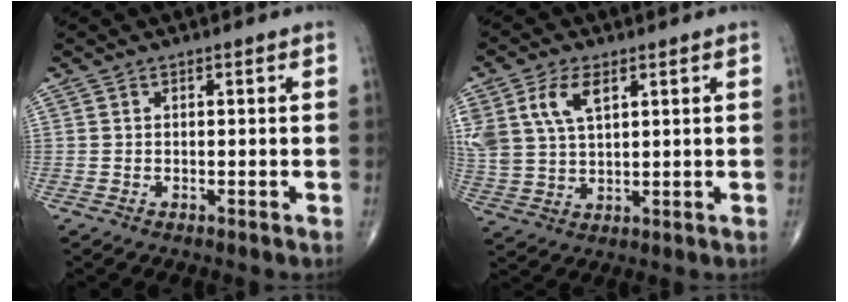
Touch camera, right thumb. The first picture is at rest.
{"total": 9.8, "force": [4.2, 5.3, 7.0], "torque": [-0.149, -0.004, 0.089]}